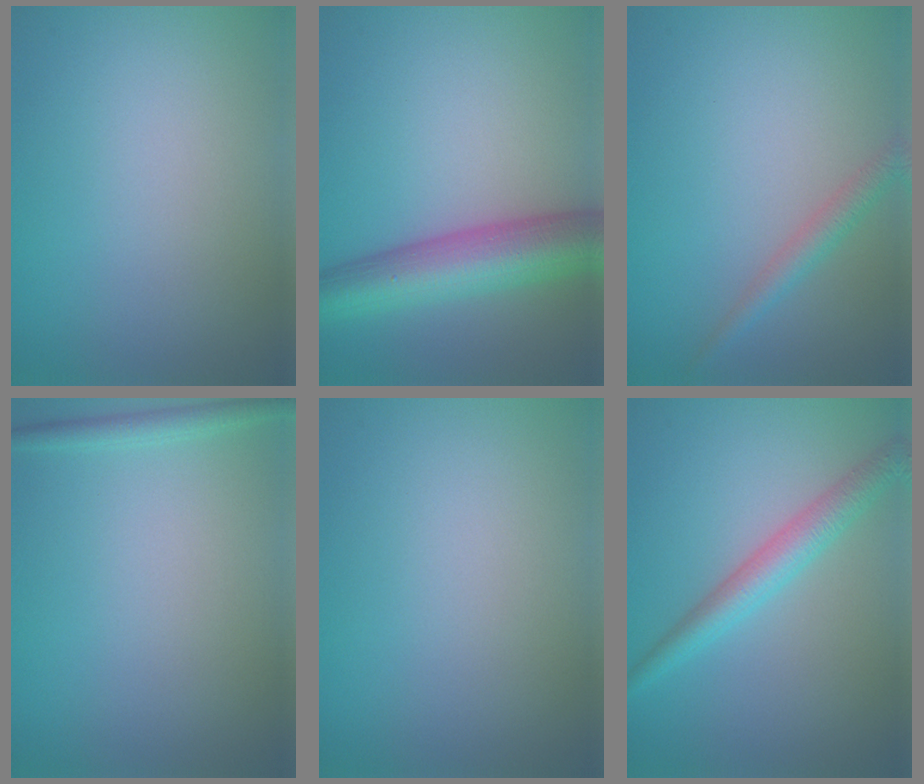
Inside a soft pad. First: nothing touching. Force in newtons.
{"total": 7.5, "press": 7.5, "slide": 0.2}
{"total": 2.0, "press": 2.0, "slide": 0.0}
{"total": 1.4, "press": 1.4, "slide": 0.1}
{"total": 0.0}
{"total": 3.5, "press": 3.5, "slide": 0.1}